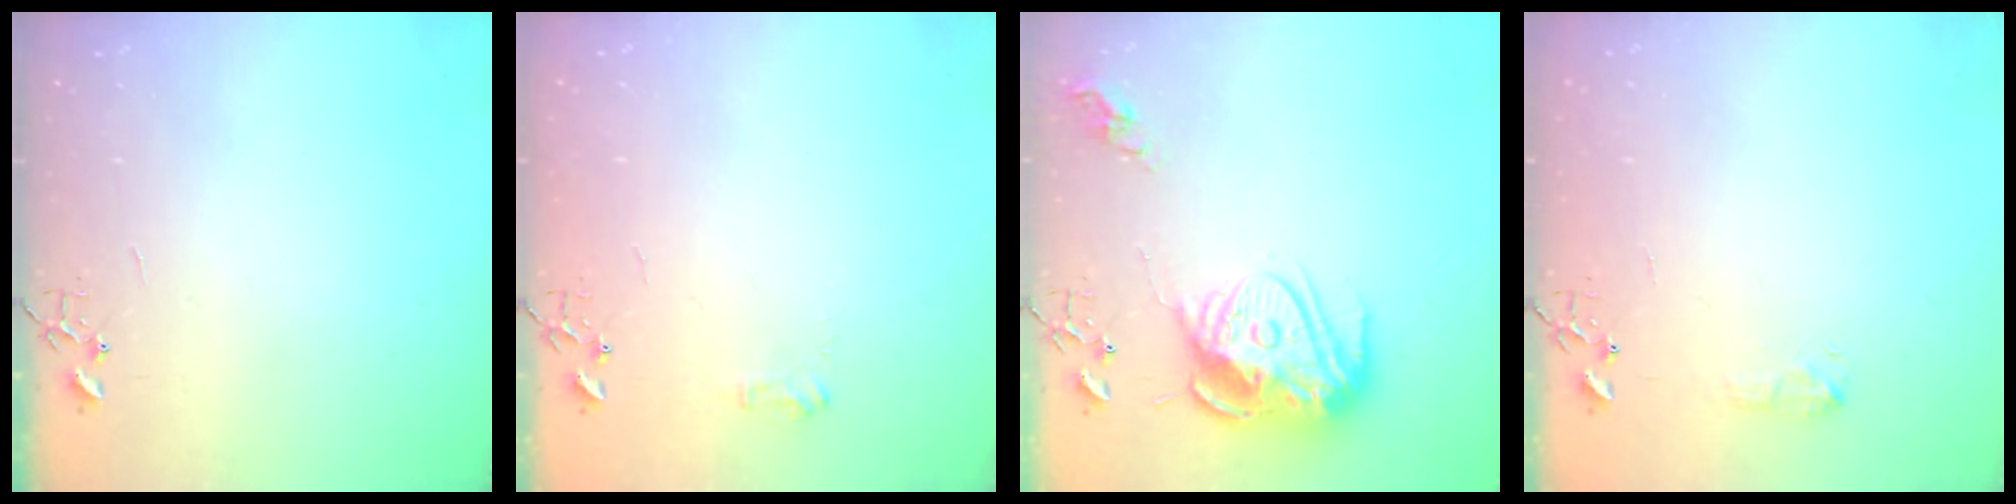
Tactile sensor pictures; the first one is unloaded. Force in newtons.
{"total": 7.5, "press": 7.4, "slide": 0.8}
{"total": 17.8, "press": 17.7, "slide": 1.8}
{"total": 6.4, "press": 6.3, "slide": 0.7}